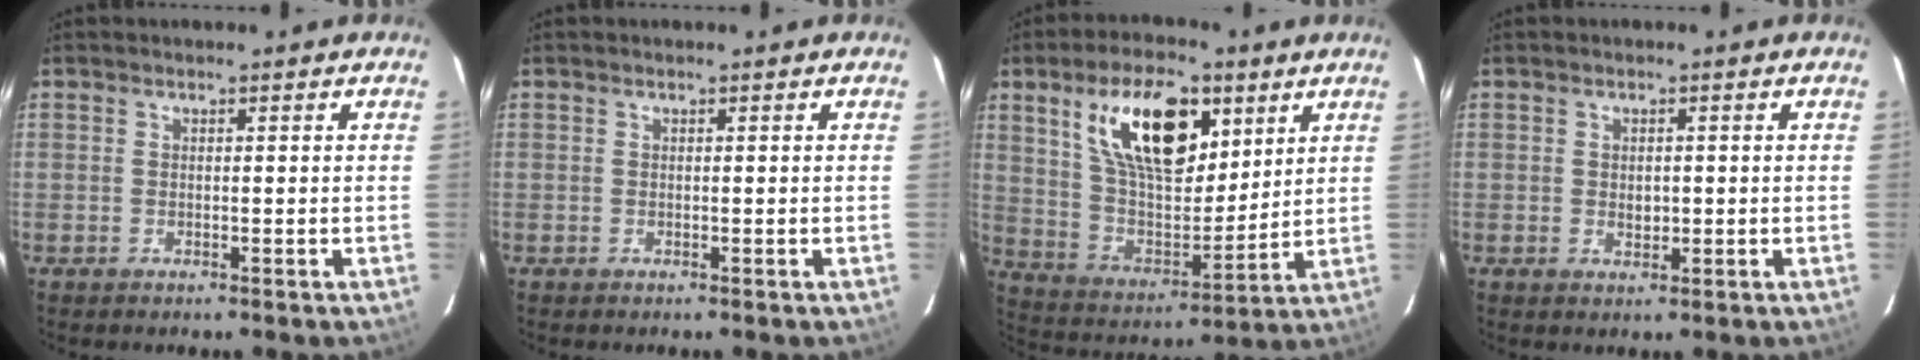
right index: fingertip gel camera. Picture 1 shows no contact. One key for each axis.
{"total": 0.0}
{"total": 18.6, "fx": 8.9, "fy": 8.9, "fz": 13.7, "tx": -0.242, "ty": 0.009, "tz": 0.168}
{"total": 2.0, "fx": -0.1, "fy": 1.4, "fz": 1.4, "tx": -0.021, "ty": 0.002, "tz": 0.000}